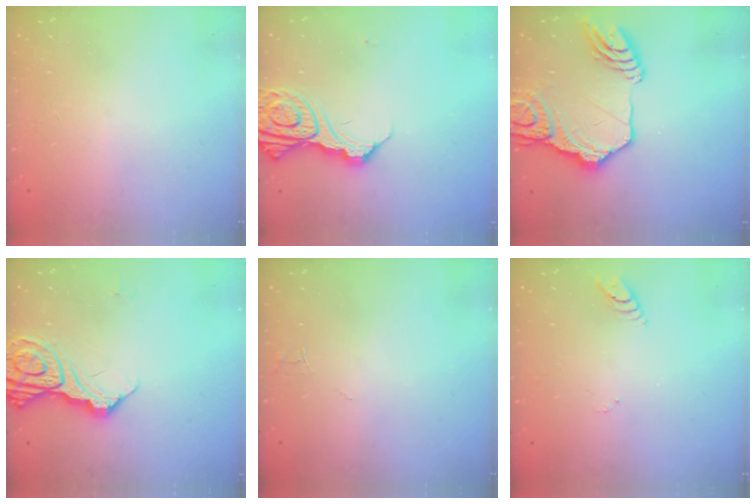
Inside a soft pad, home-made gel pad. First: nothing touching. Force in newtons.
{"total": 15.1, "press": 15.0, "slide": 1.7}
{"total": 20.7, "press": 20.6, "slide": 2.1}
{"total": 15.7, "press": 15.6, "slide": 1.8}
{"total": 3.0, "press": 3.0, "slide": 0.2}
{"total": 2.7, "press": 2.7, "slide": 0.2}